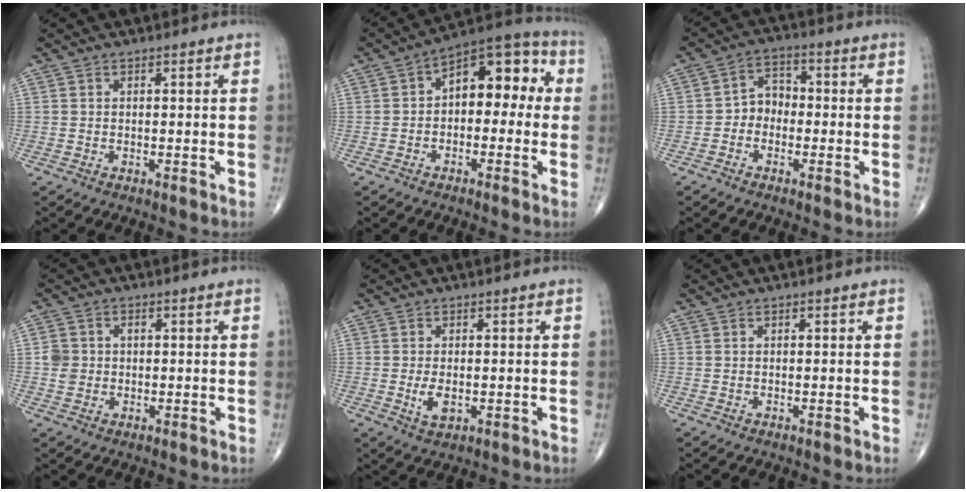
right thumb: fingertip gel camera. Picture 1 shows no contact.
{"total": 12.4, "force": [0.7, 7.3, 10.0], "torque": [-0.100, 0.045, -0.007]}
{"total": 5.0, "force": [-1.3, 4.1, 2.6], "torque": [-0.016, 0.026, -0.038]}
{"total": 3.5, "force": [0.0, 3.3, 1.3], "torque": [-0.013, 0.007, 0.001]}
{"total": 3.6, "force": [-0.6, 2.0, 2.9], "torque": [-0.053, -0.006, -0.007]}
{"total": 0.0}